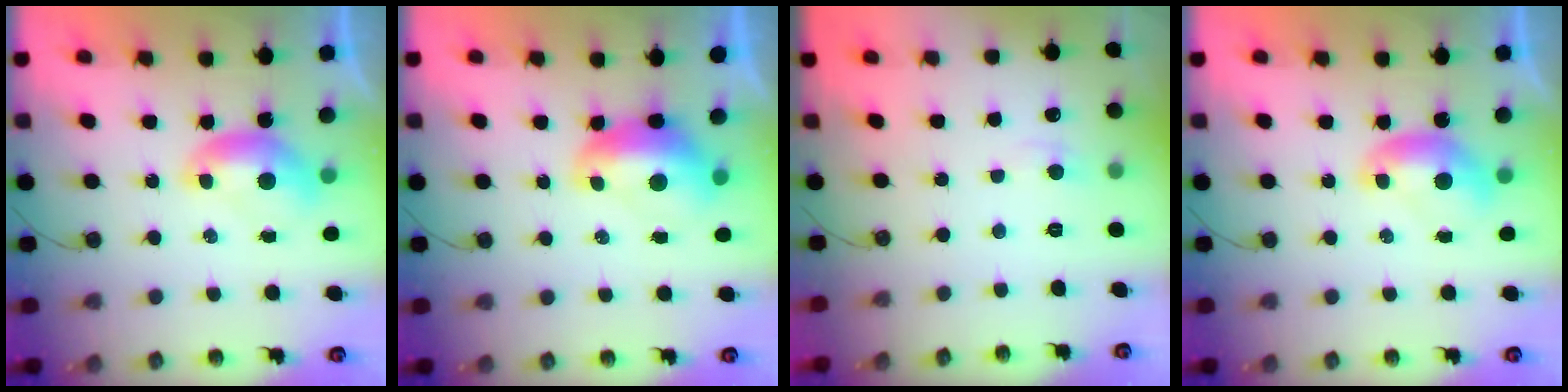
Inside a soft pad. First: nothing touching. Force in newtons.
{"total": 2.8, "press": 2.7, "slide": 0.9}
{"total": 0.6, "press": 0.4, "slide": 0.5}
{"total": 0.0}